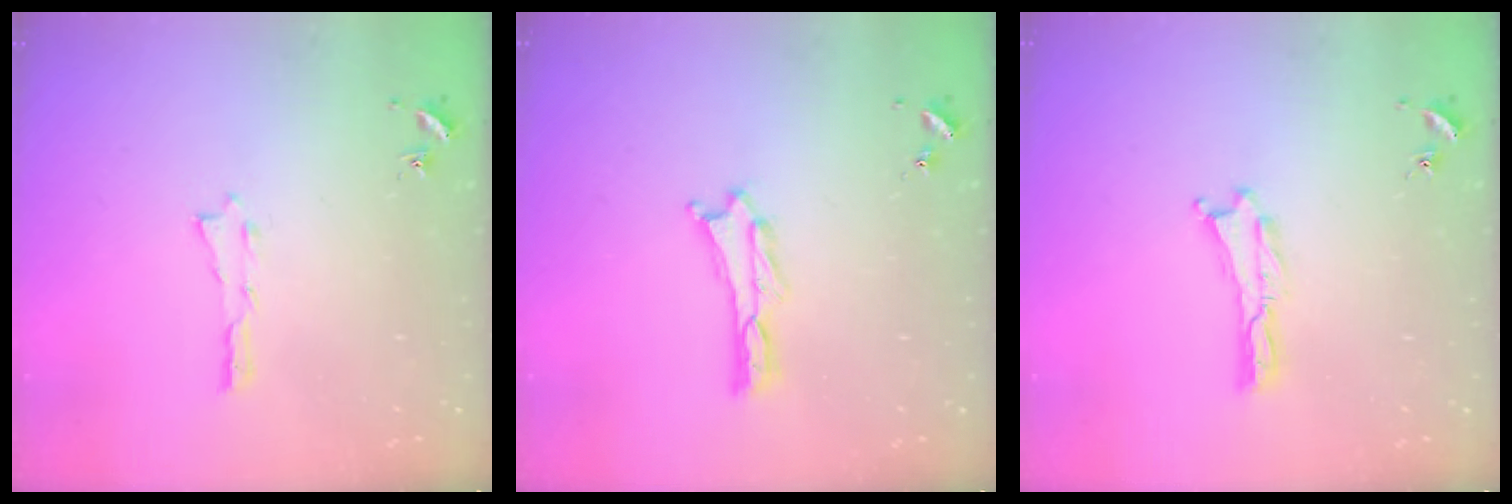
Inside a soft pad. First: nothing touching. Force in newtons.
{"total": 0.5, "press": 0.5, "slide": 0.2}
{"total": 0.0}